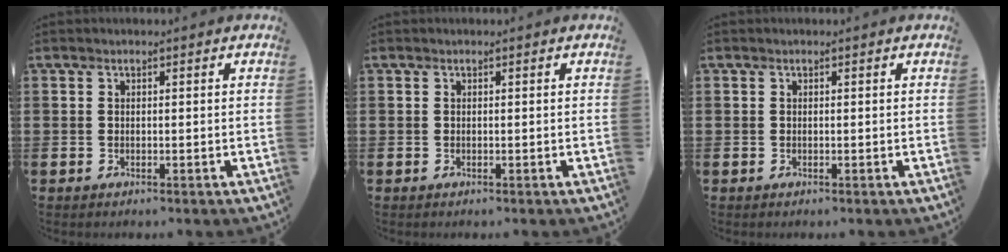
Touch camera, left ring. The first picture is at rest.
{"total": 0.0}
{"total": 0.0}